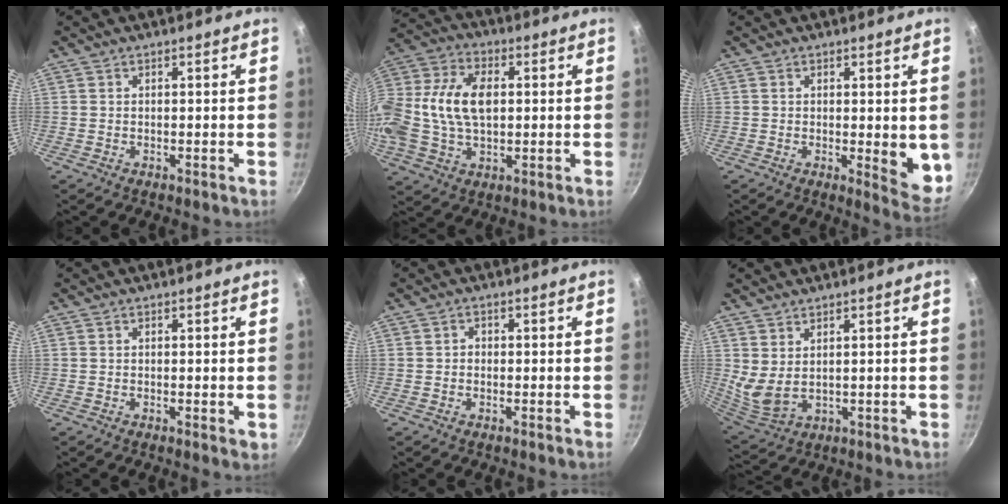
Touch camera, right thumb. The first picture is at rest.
{"total": 17.2, "force": [1.2, 11.0, 13.2], "torque": [-0.261, 0.026, 0.011]}
{"total": 6.9, "force": [0.1, 2.7, 6.4], "torque": [-0.069, -0.016, 0.004]}
{"total": 1.2, "force": [0.0, 0.5, 1.1], "torque": [-0.014, -0.002, -0.002]}
{"total": 1.2, "force": [-0.1, 1.1, 0.5], "torque": [-0.007, 0.004, -0.004]}
{"total": 5.7, "force": [2.5, 3.0, 4.1], "torque": [-0.073, -0.030, 0.063]}